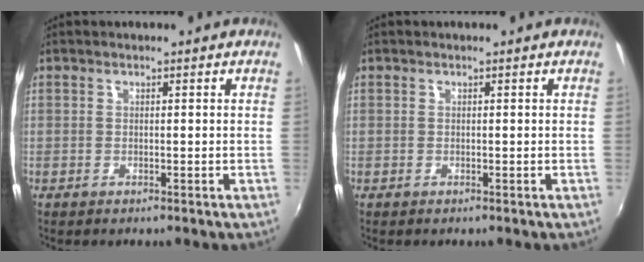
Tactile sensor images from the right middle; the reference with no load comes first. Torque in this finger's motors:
{"motor_torque": [0.00, 0.00, 0.00, 0.00]}